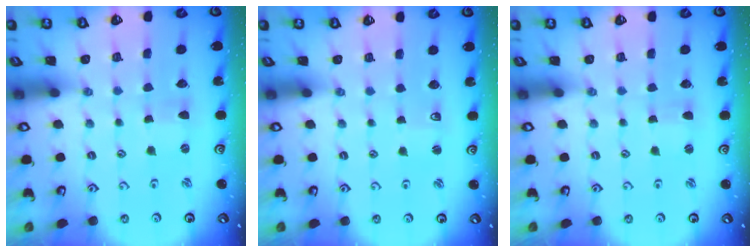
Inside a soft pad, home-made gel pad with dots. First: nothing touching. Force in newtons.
{"total": 2.2, "press": 2.2, "slide": 0.3}
{"total": 1.0, "press": 1.0, "slide": 0.3}